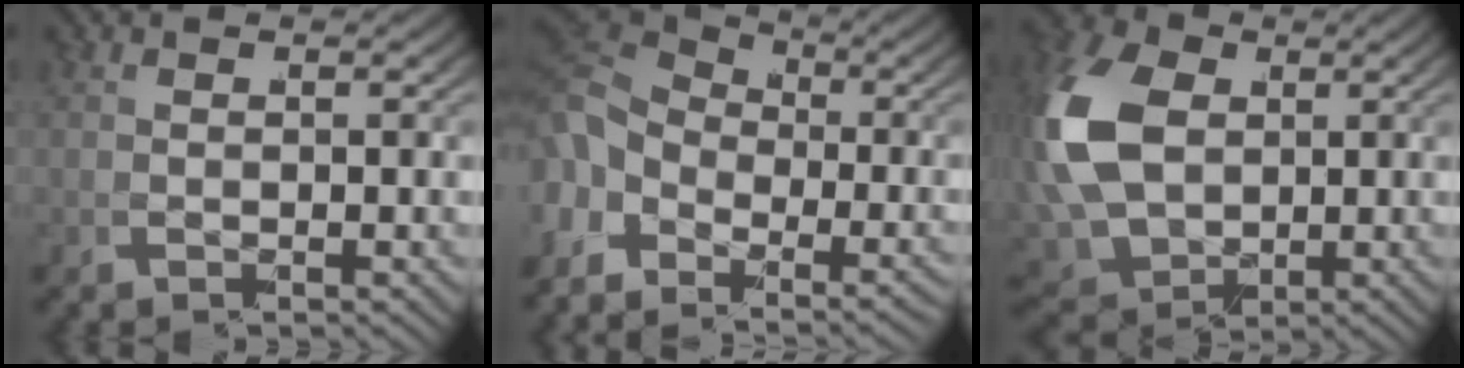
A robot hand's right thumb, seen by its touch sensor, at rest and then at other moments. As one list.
[{"total": 5.0, "force": [0.7, 3.5, 3.4], "torque": [-0.072, -0.006, 0.013]}, {"total": 12.5, "force": [0.9, 9.5, 8.0], "torque": [-0.225, -0.056, 0.049]}]